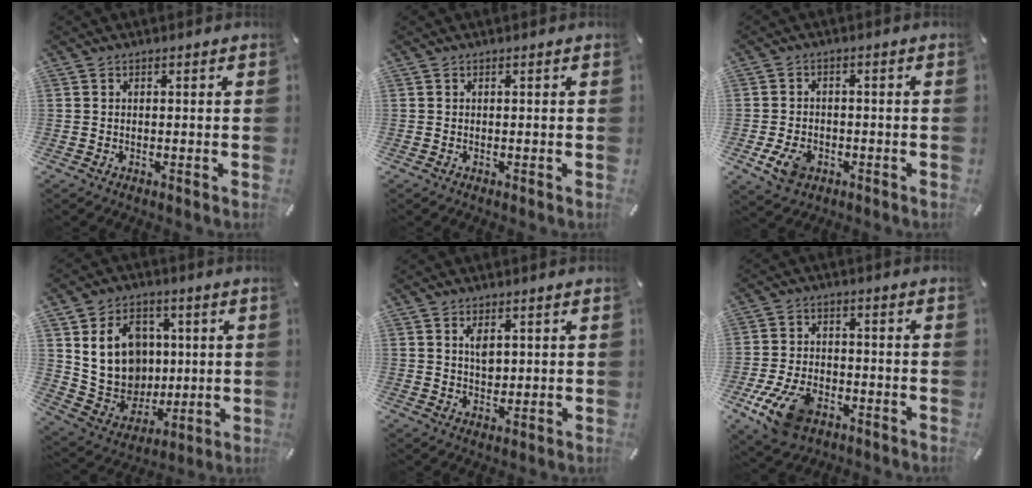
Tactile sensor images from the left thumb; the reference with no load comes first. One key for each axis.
{"total": 0.0}
{"total": 6.1, "fx": -2.3, "fy": 4.5, "fz": 3.5, "tx": -0.072, "ty": 0.003, "tz": -0.045}
{"total": 15.1, "fx": 3.3, "fy": 13.1, "fz": 6.6, "tx": -0.123, "ty": -0.004, "tz": 0.074}
{"total": 3.8, "fx": 1.4, "fy": 2.4, "fz": 2.6, "tx": -0.032, "ty": -0.006, "tz": 0.019}
{"total": 12.0, "fx": -6.0, "fy": 7.2, "fz": 7.5, "tx": -0.147, "ty": 0.022, "tz": -0.107}